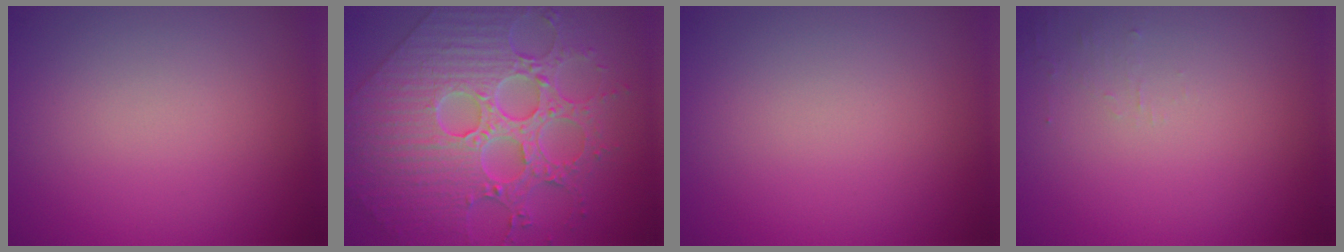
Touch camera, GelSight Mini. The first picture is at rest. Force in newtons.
{"total": 9.4, "press": 7.0, "slide": 6.2}
{"total": 0.0}
{"total": 0.9, "press": 0.9, "slide": 0.1}